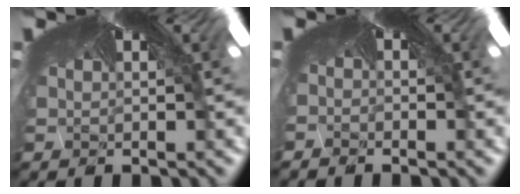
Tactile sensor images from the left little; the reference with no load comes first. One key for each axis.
{"total": 2.1, "fx": -1.9, "fy": -0.7, "fz": -0.3, "tx": 0.006, "ty": -0.018, "tz": -0.015}